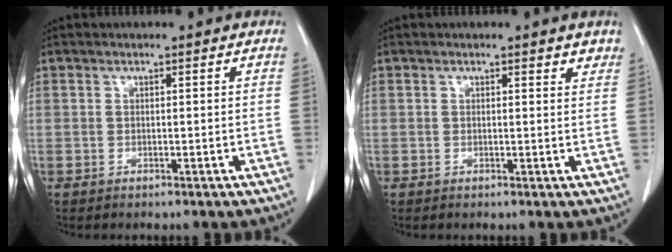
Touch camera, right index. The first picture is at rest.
{"total": 1.7, "force": [1.5, 0.6, 0.6], "torque": [-0.003, -0.005, 0.010]}